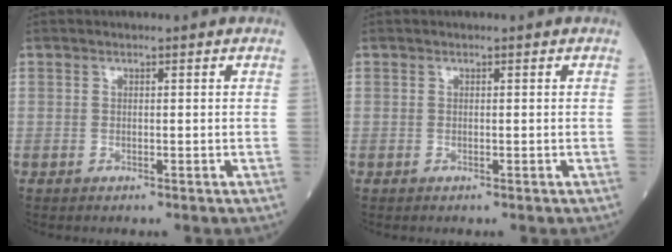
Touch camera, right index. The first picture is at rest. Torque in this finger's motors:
{"motor_torque": [0.01, 0.01, -0.03, -0.01]}